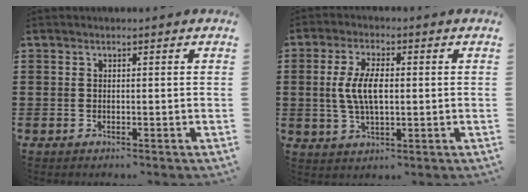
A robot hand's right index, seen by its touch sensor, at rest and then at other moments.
{"total": 6.5, "force": [0.2, 2.6, 5.9], "torque": [-0.135, 0.002, -0.005]}